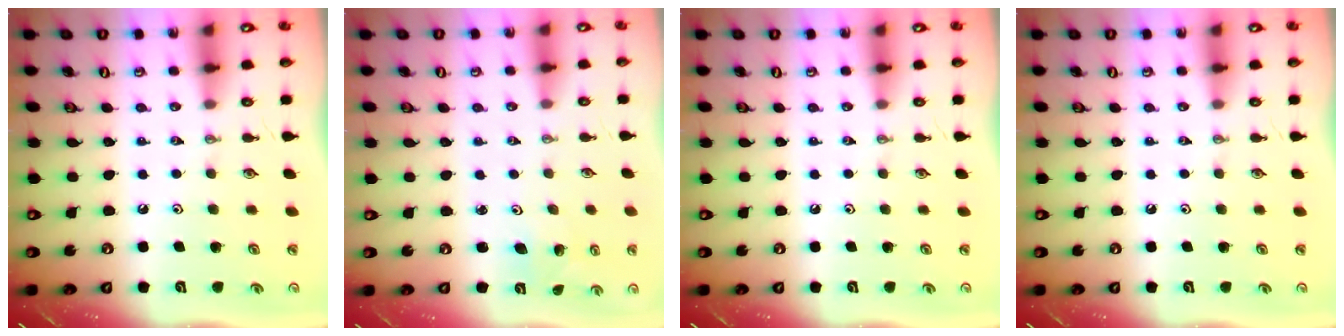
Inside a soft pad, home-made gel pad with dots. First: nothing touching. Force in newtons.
{"total": 1.3, "press": 1.3, "slide": 0.1}
{"total": 0.0}
{"total": 0.0}